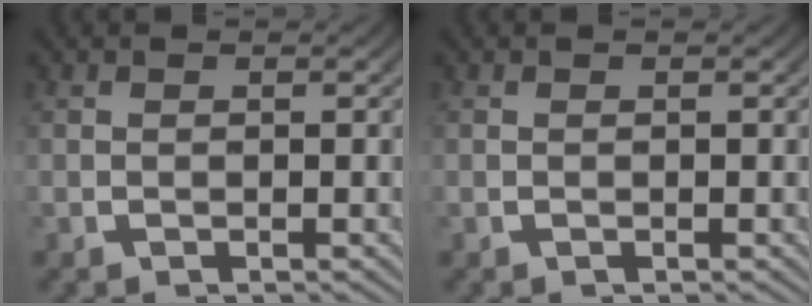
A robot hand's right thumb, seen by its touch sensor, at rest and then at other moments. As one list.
[{"total": 0.0}]